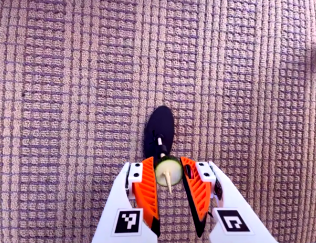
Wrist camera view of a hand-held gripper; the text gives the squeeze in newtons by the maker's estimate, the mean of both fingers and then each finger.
{"total": 9.3, "left": 9.4, "right": 9.2}